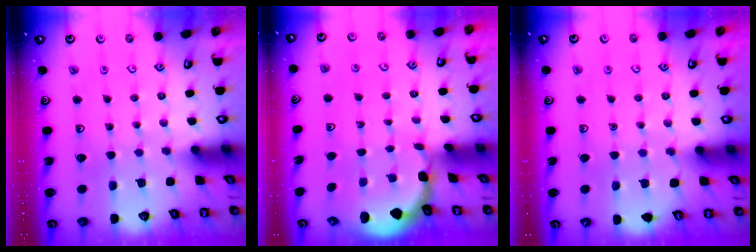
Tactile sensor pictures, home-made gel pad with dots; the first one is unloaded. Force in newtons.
{"total": 0.7, "press": 0.7, "slide": 0.1}
{"total": 4.8, "press": 4.3, "slide": 2.2}